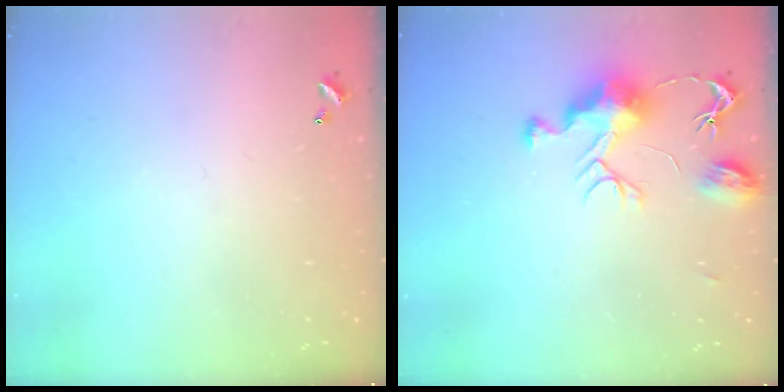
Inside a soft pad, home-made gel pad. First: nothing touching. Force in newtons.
{"total": 9.4, "press": 9.4, "slide": 0.3}